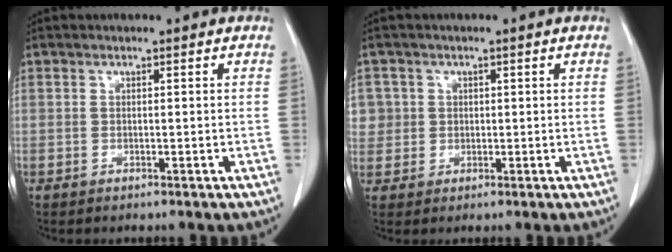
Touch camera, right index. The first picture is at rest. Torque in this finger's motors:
{"motor_torque": [0.25, -0.05, 0.05, 0.01]}